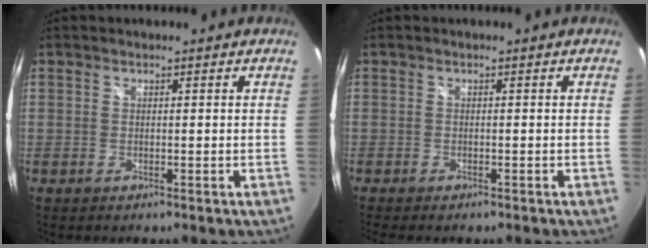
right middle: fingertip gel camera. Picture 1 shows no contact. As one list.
[{"total": 3.9, "force": [-3.2, 0.8, 2.0], "torque": [-0.039, -0.022, -0.051]}]